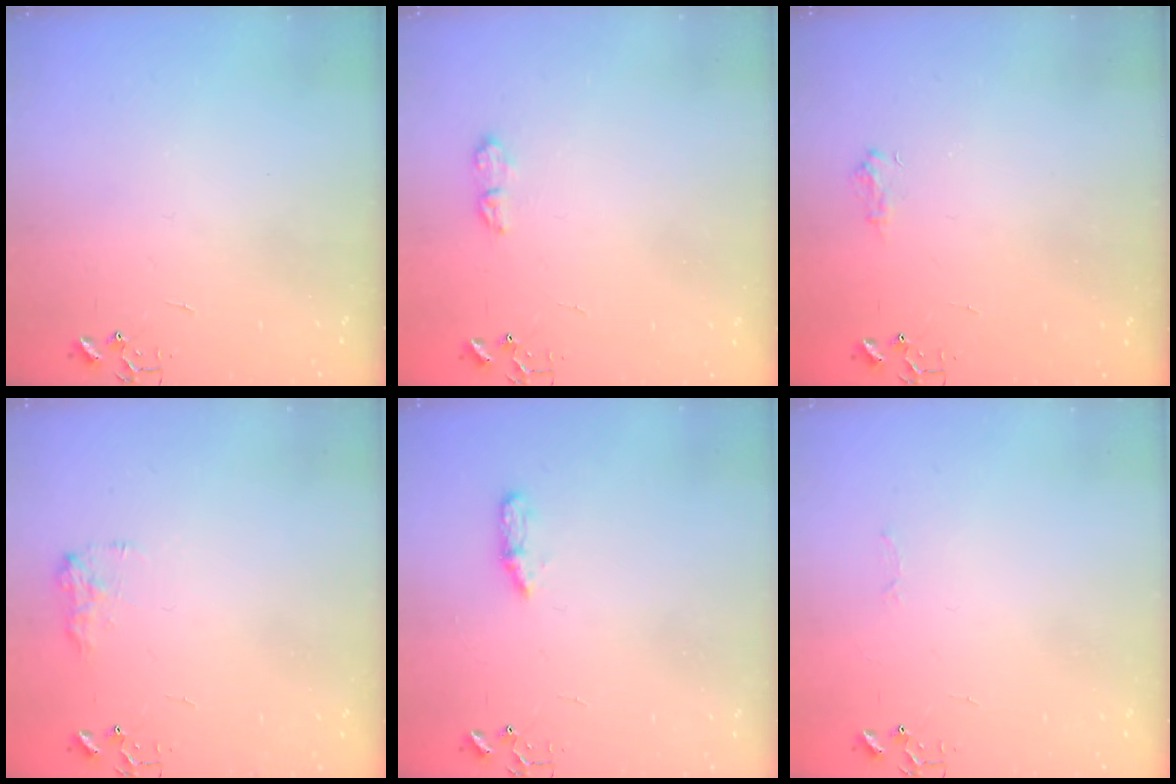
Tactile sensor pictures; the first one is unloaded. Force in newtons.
{"total": 7.0, "press": 7.0, "slide": 0.8}
{"total": 6.6, "press": 6.6, "slide": 0.8}
{"total": 7.9, "press": 7.9, "slide": 0.4}
{"total": 4.9, "press": 4.8, "slide": 0.6}
{"total": 2.5, "press": 2.5, "slide": 0.4}